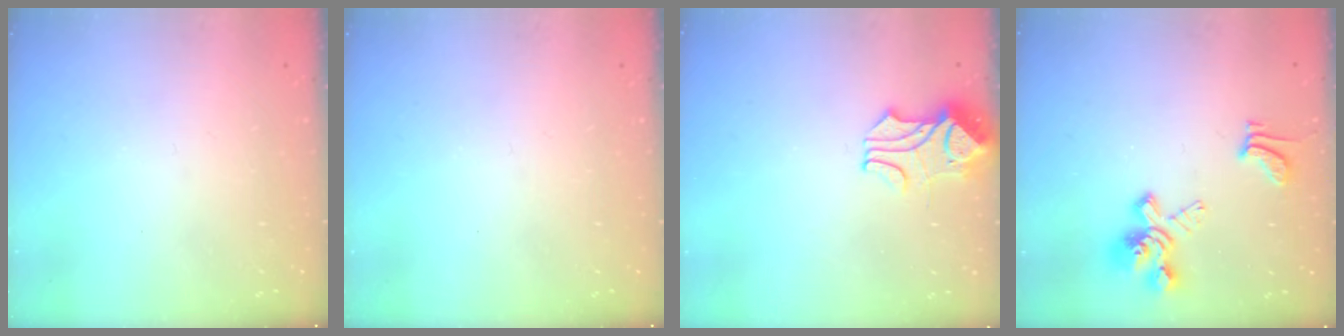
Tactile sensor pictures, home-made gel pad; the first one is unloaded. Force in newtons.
{"total": 0.0}
{"total": 1.7, "press": 1.3, "slide": 1.0}
{"total": 5.1, "press": 4.8, "slide": 1.8}